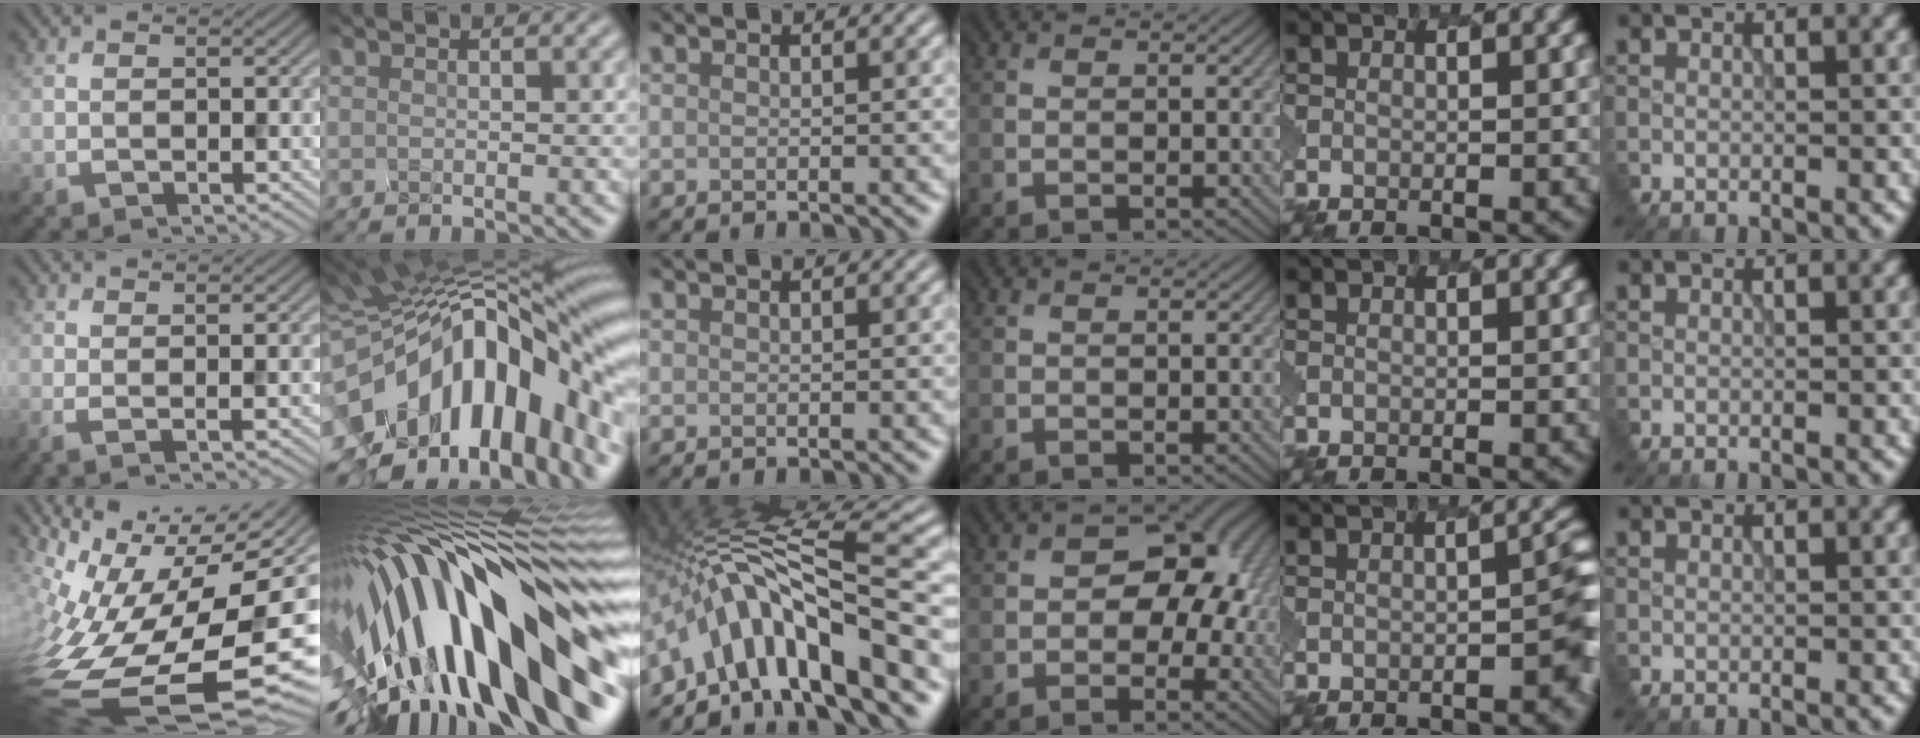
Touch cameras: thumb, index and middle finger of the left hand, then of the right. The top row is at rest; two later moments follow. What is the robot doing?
{"motion": "disassemble", "object": "hinged tin"}